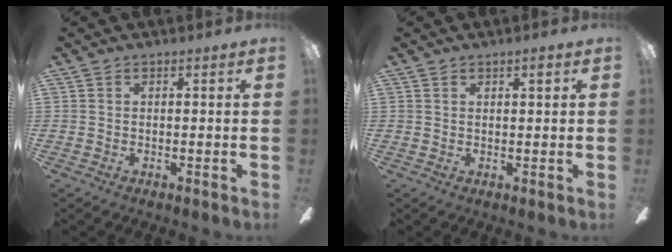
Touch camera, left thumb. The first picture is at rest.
{"total": 1.6, "force": [1.1, 0.5, 1.1], "torque": [-0.015, -0.003, 0.017]}